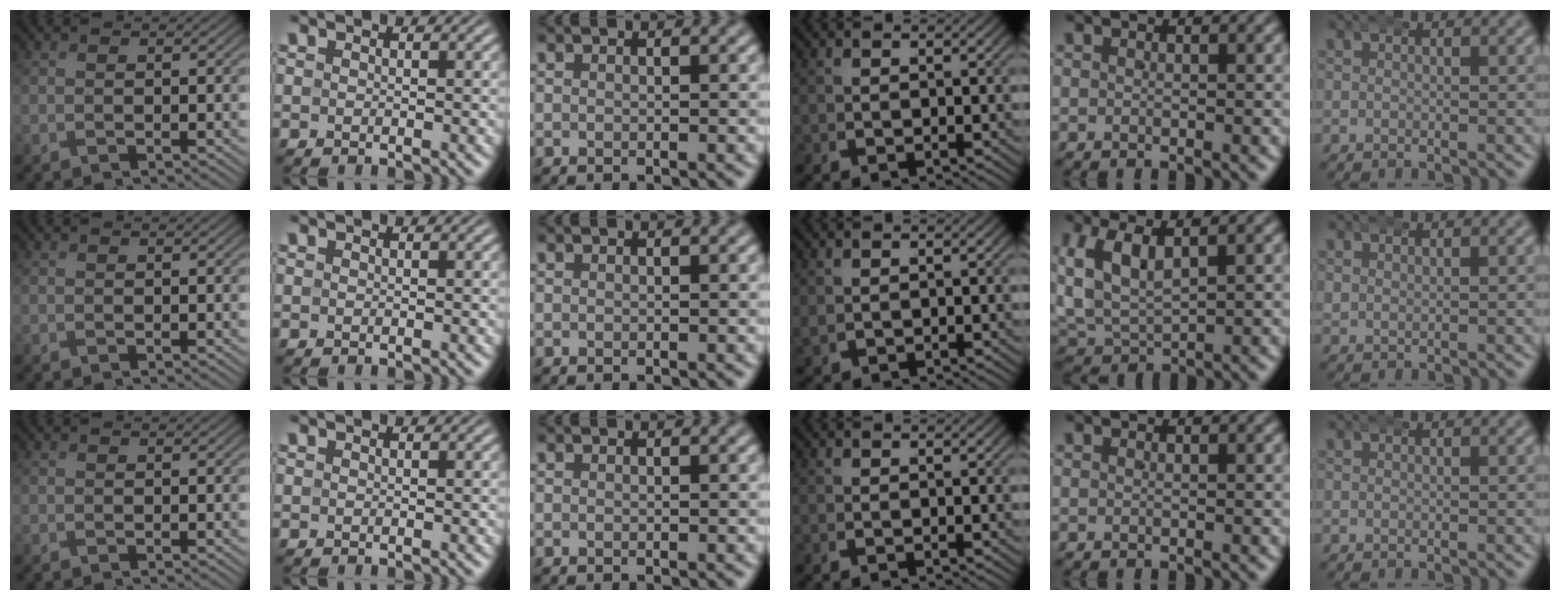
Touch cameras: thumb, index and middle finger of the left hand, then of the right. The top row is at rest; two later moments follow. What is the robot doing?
{"motion": "wrap", "object": "aluminum foil"}